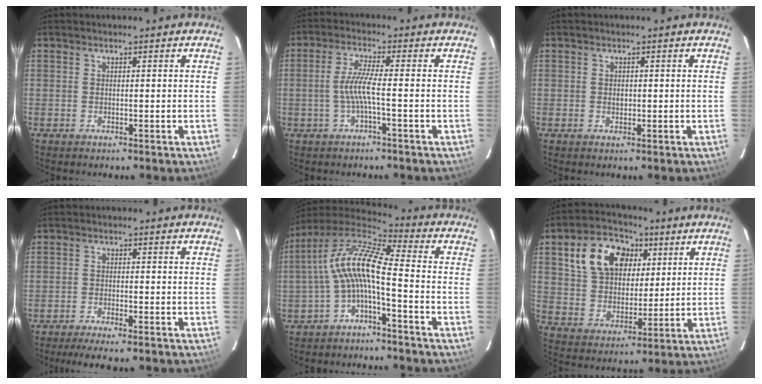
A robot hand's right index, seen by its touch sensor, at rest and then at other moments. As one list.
[{"total": 5.0, "force": [-1.3, -0.3, 4.8], "torque": [-0.104, 0.000, -0.023]}, {"total": 1.1, "force": [0.0, 0.9, 0.6], "torque": [-0.009, 0.002, 0.001]}, {"total": 6.8, "force": [-5.7, 0.8, 3.6], "torque": [-0.082, -0.017, -0.094]}, {"total": 11.0, "force": [-2.2, 2.2, 10.6], "torque": [-0.218, 0.020, -0.049]}, {"total": 14.9, "force": [6.0, 10.4, 8.9], "torque": [-0.187, 0.044, 0.116]}]